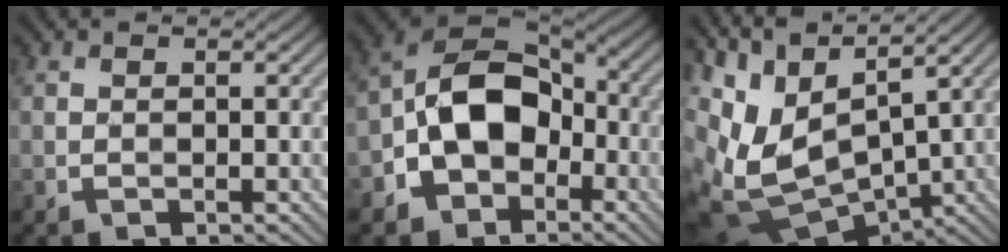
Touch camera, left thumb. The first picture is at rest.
{"total": 11.1, "force": [-3.2, 8.1, 6.8], "torque": [-0.122, 0.000, -0.079]}
{"total": 11.7, "force": [0.8, 6.2, 9.9], "torque": [-0.233, -0.012, 0.033]}